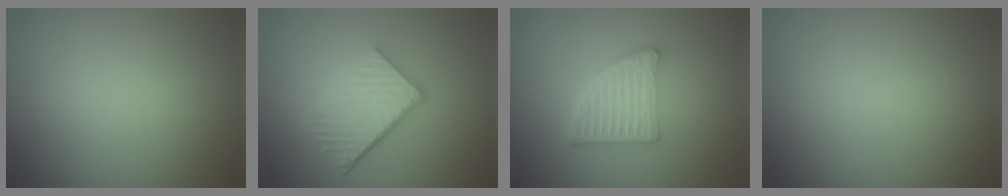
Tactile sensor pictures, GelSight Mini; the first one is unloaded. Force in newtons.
{"total": 5.2, "press": 3.8, "slide": 3.5}
{"total": 5.3, "press": 3.9, "slide": 3.7}
{"total": 0.0}